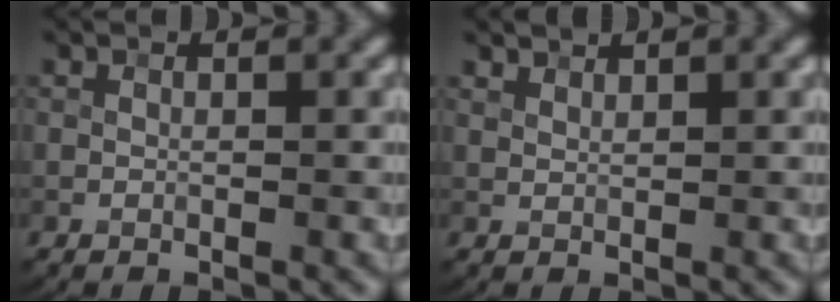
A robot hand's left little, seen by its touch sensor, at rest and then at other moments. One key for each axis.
{"total": 1.8, "fx": 1.7, "fy": 0.5, "fz": 0.5, "tx": -0.017, "ty": -0.005, "tz": 0.038}